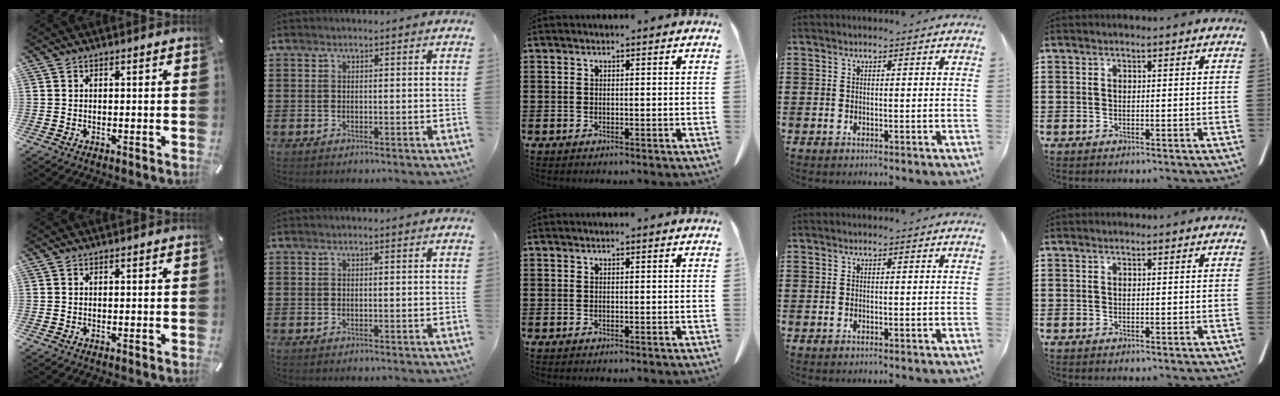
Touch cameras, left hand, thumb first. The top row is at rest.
{}